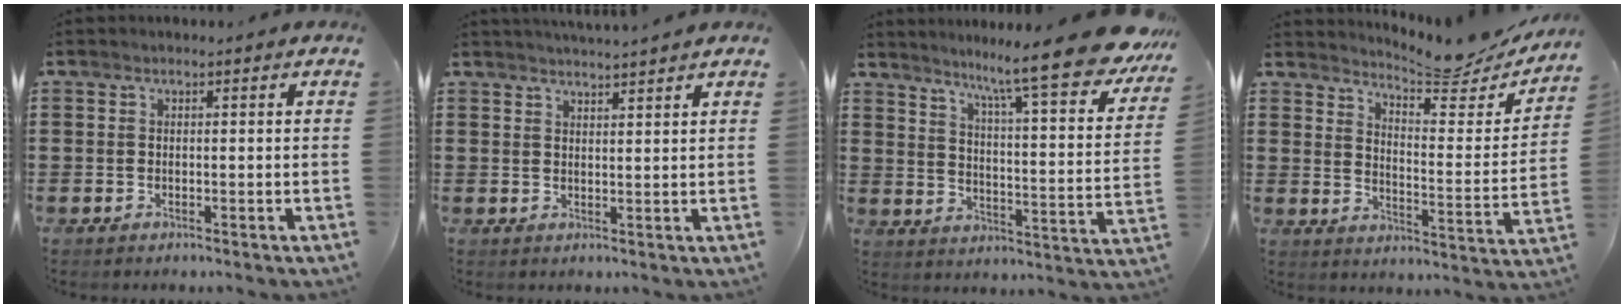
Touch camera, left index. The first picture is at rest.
{"total": 2.3, "force": [2.2, -0.4, 0.2], "torque": [-0.009, -0.007, 0.041]}
{"total": 12.6, "force": [10.3, -0.1, 7.2], "torque": [-0.140, -0.067, 0.164]}
{"total": 6.7, "force": [6.2, 0.7, 2.2], "torque": [-0.048, -0.051, 0.104]}